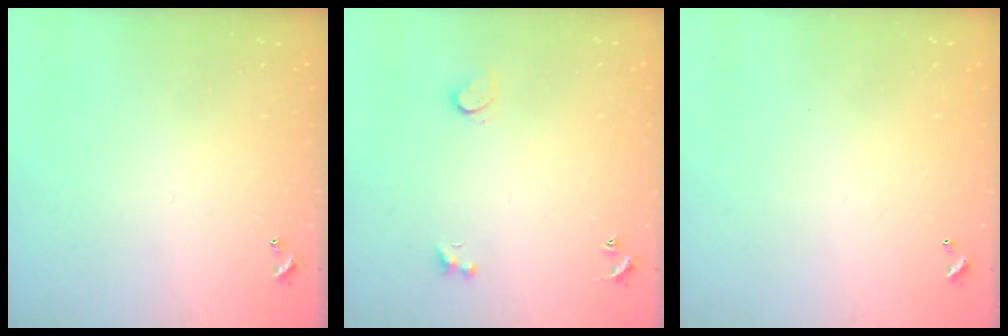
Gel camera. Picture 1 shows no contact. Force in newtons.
{"total": 2.4, "press": 1.9, "slide": 1.4}
{"total": 2.9, "press": 2.9, "slide": 0.1}